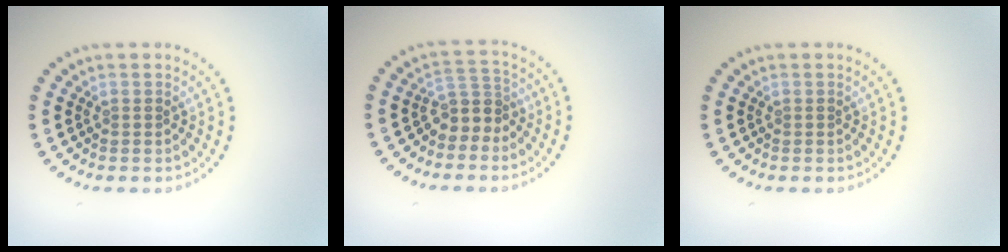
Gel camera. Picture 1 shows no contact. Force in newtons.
{"total": 2.7, "press": 2.1, "slide": 1.8}
{"total": 0.0}